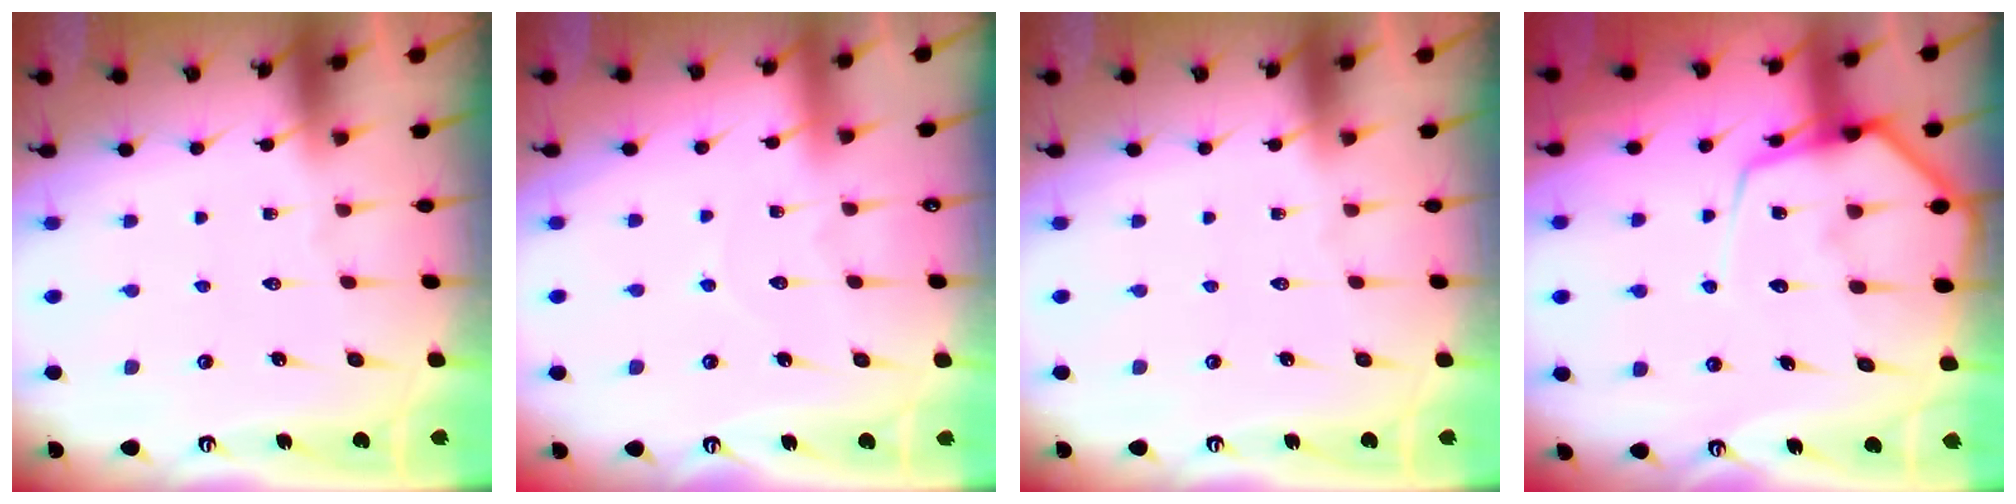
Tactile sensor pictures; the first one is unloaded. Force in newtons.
{"total": 4.4, "press": 4.4, "slide": 0.4}
{"total": 0.0}
{"total": 12.3, "press": 12.2, "slide": 1.2}